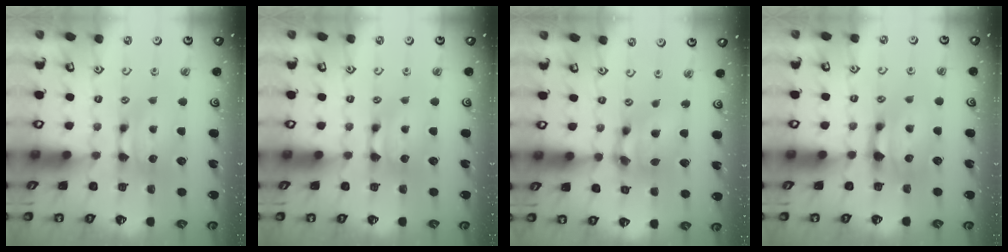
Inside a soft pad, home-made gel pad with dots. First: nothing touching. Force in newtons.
{"total": 0.6, "press": 0.0, "slide": 0.6}
{"total": 6.4, "press": 6.0, "slide": 2.3}
{"total": 1.7, "press": 1.1, "slide": 1.3}